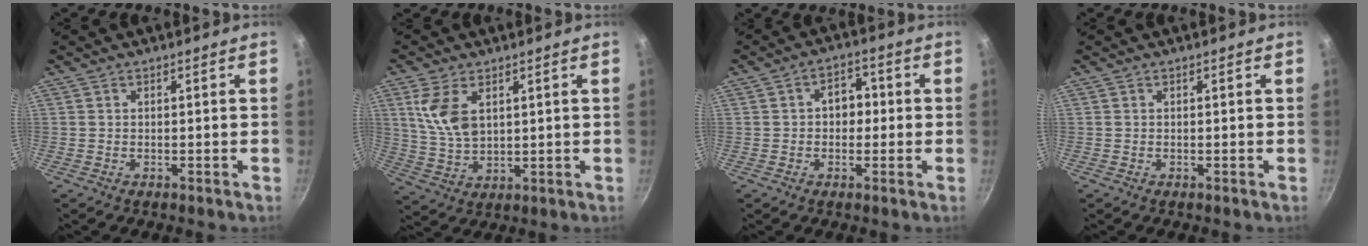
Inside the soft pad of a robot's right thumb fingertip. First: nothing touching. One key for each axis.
{"total": 9.1, "fx": 3.5, "fy": 5.2, "fz": 6.7, "tx": -0.126, "ty": -0.022, "tz": 0.076}
{"total": 5.3, "fx": 0.1, "fy": 3.9, "fz": 3.6, "tx": -0.017, "ty": 0.013, "tz": -0.005}
{"total": 0.0}